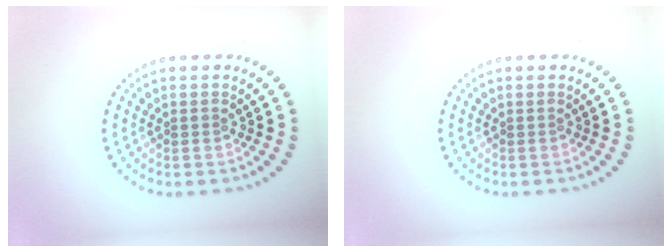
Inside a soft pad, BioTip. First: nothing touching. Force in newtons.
{"total": 0.0}